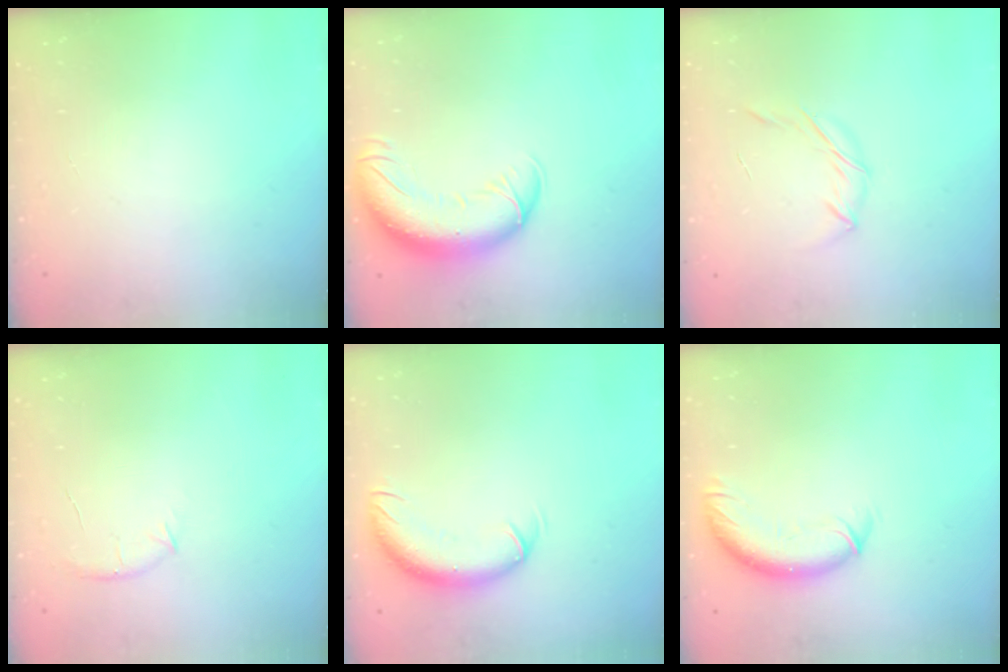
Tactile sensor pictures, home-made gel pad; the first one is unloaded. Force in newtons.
{"total": 14.6, "press": 14.2, "slide": 3.6}
{"total": 4.1, "press": 3.9, "slide": 1.0}
{"total": 5.5, "press": 5.2, "slide": 1.5}
{"total": 10.1, "press": 9.8, "slide": 2.5}
{"total": 10.0, "press": 9.8, "slide": 1.9}